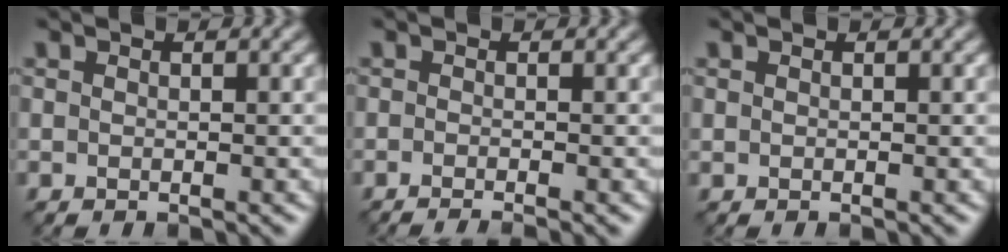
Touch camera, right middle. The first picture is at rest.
{"total": 2.1, "force": [-1.2, 0.5, 1.7], "torque": [-0.013, -0.006, -0.024]}
{"total": 0.0}